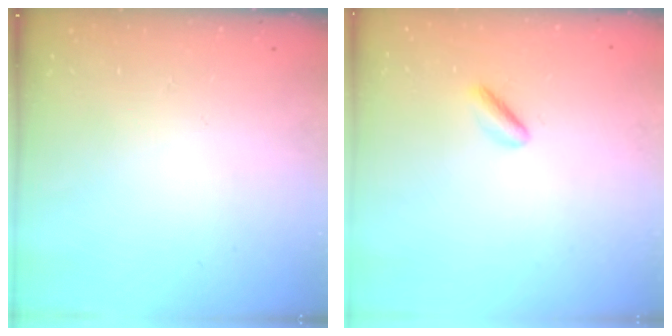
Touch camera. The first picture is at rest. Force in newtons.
{"total": 2.3, "press": 2.0, "slide": 1.1}